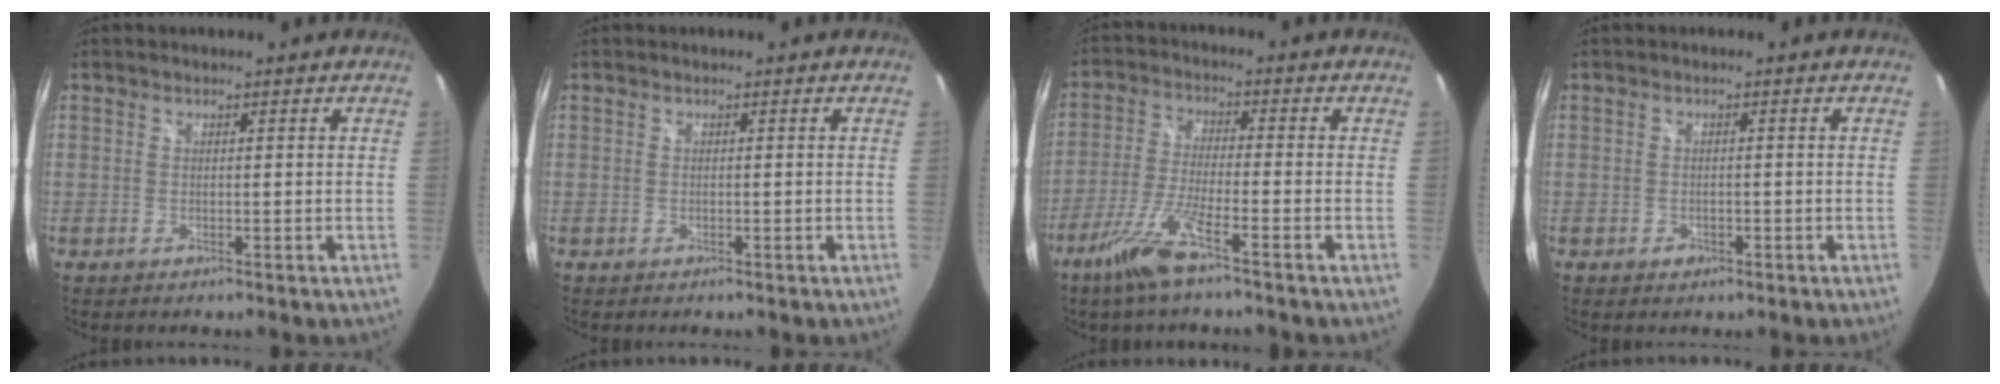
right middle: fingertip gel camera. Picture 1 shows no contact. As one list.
[{"total": 0.0}, {"total": 9.0, "force": [-6.0, 0.5, 6.8], "torque": [-0.150, -0.012, -0.116]}, {"total": 1.5, "force": [-0.8, 1.1, 0.5], "torque": [-0.010, -0.003, -0.012]}]